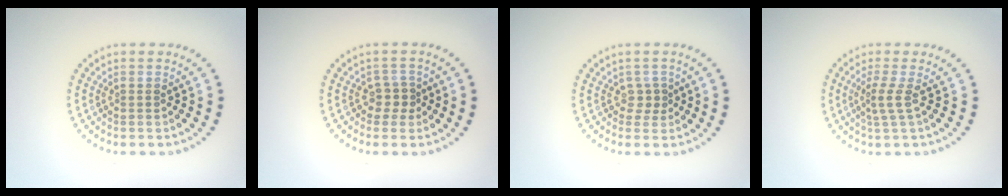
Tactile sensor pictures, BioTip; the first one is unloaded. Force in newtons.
{"total": 1.7, "press": 1.3, "slide": 1.0}
{"total": 1.2, "press": 0.9, "slide": 0.7}
{"total": 2.0, "press": 1.3, "slide": 1.5}